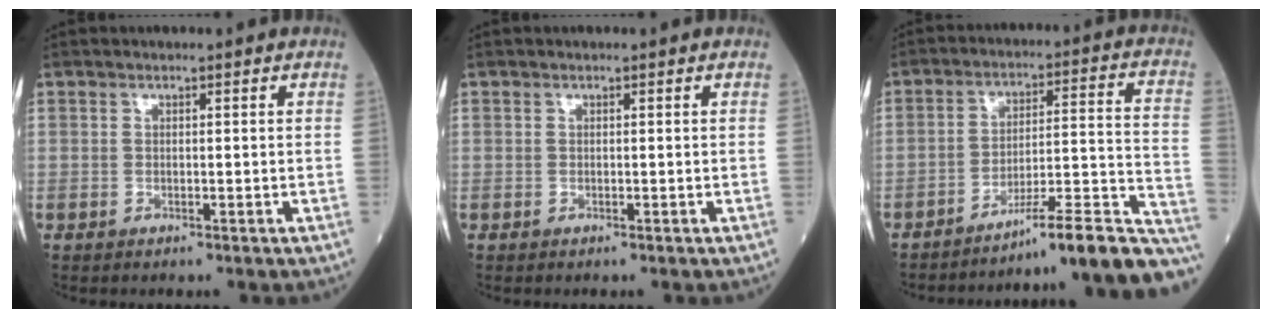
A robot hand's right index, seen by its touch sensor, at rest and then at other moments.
{"total": 0.0}
{"total": 19.2, "force": [-16.8, -0.3, 9.3], "torque": [-0.070, 0.027, -0.239]}